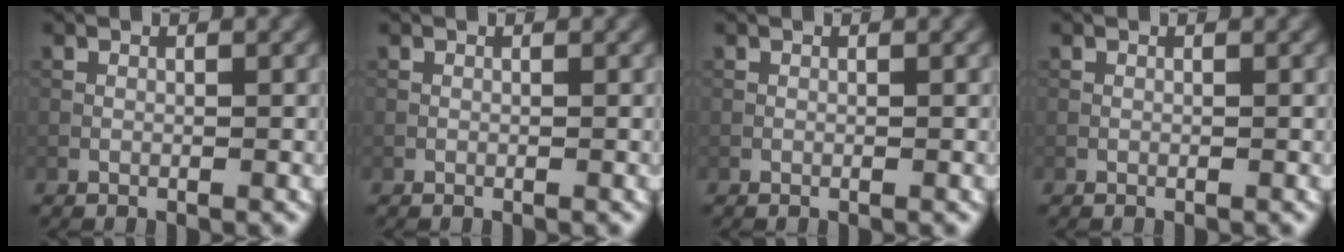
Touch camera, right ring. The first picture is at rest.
{"total": 0.0}
{"total": 0.0}
{"total": 0.0}